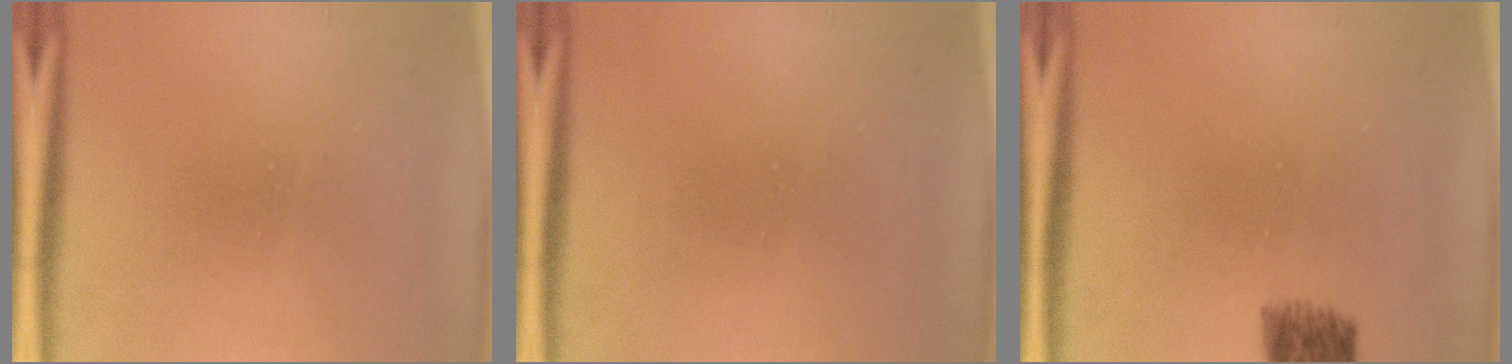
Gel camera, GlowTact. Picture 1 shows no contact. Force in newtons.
{"total": 0.0}
{"total": 5.5}